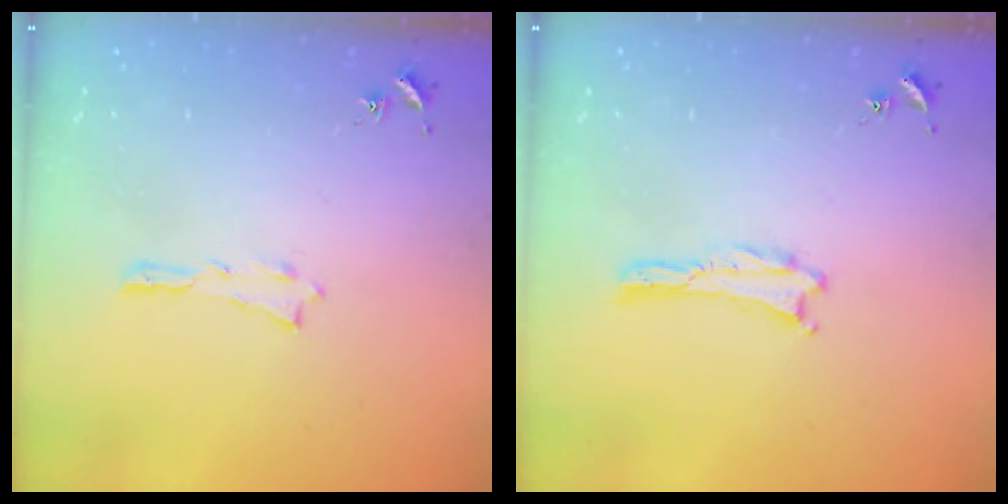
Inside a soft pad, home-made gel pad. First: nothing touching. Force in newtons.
{"total": 0.0}